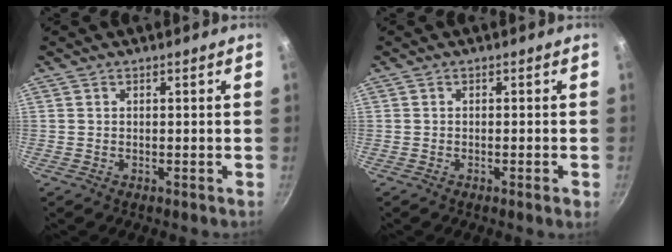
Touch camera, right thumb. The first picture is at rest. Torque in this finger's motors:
{"motor_torque": [-0.14, 0.05, -0.27, 0.00, -0.03]}